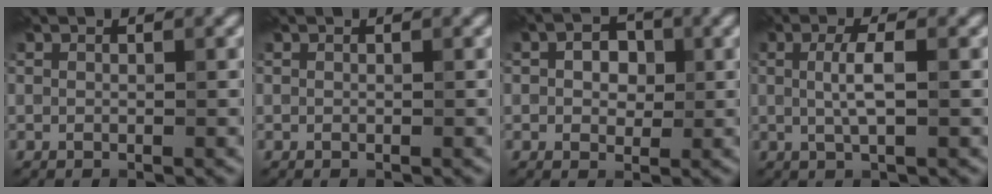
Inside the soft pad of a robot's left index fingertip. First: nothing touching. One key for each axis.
{"total": 0.0}
{"total": 2.4, "fx": 0.5, "fy": 1.7, "fz": 1.6, "tx": -0.021, "ty": 0.003, "tz": 0.001}
{"total": 2.3, "fx": 0.3, "fy": 0.2, "fz": 2.2, "tx": -0.046, "ty": 0.003, "tz": 0.005}